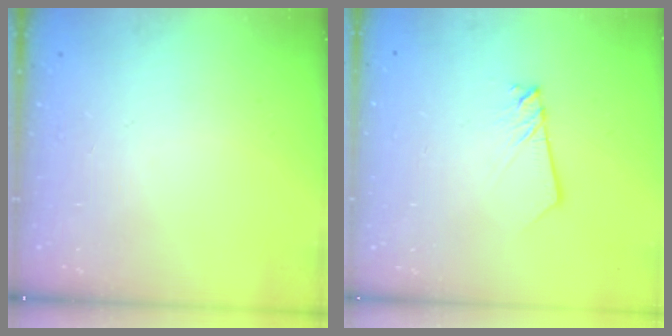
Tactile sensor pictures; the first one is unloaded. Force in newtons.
{"total": 2.7, "press": 2.6, "slide": 0.3}